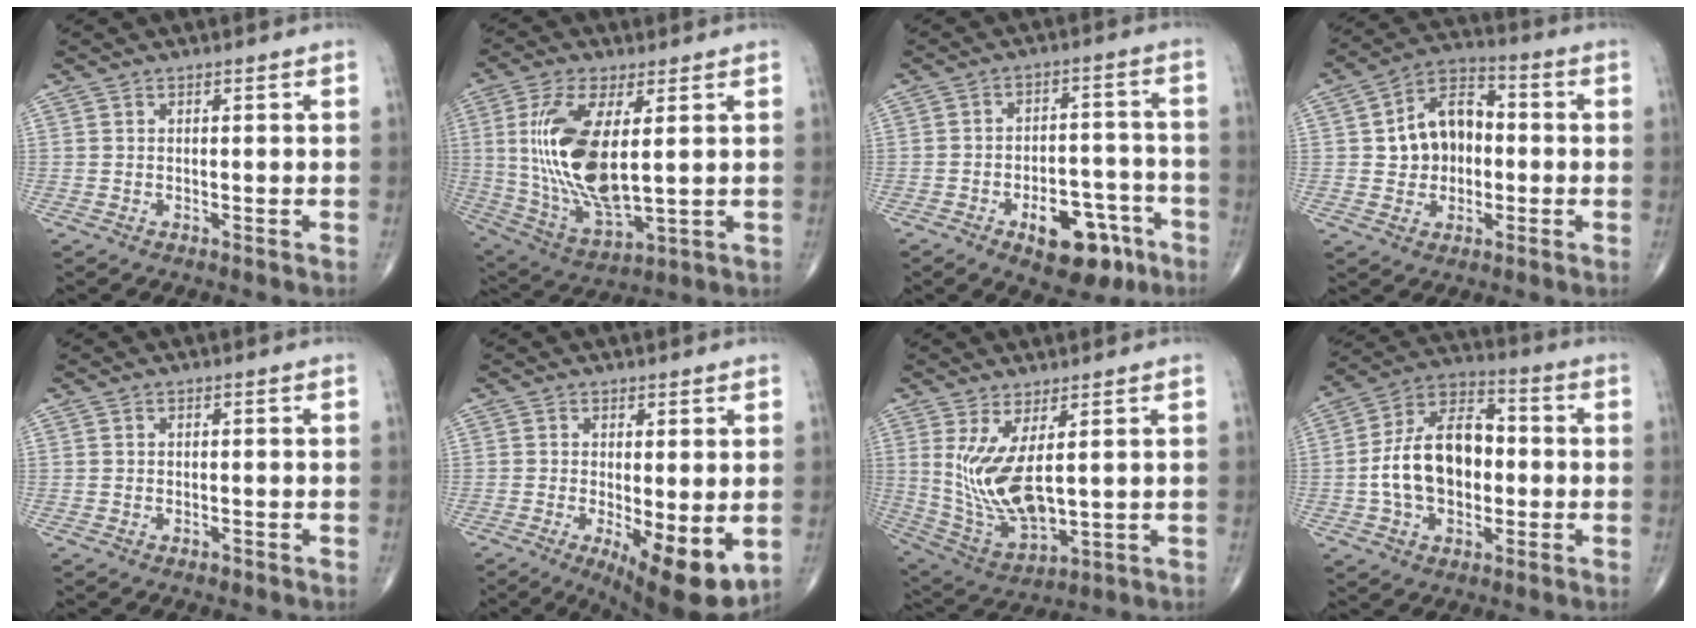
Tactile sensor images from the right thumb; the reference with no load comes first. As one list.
[{"total": 17.7, "force": [2.5, 7.1, 16.0], "torque": [-0.329, -0.022, 0.061]}, {"total": 12.7, "force": [-6.7, 6.8, 8.4], "torque": [-0.085, 0.050, -0.087]}, {"total": 11.7, "force": [0.4, 8.4, 8.0], "torque": [-0.099, 0.026, -0.002]}, {"total": 0.5, "force": [-0.4, 0.3, 0.2], "torque": [-0.001, 0.000, -0.009]}, {"total": 10.9, "force": [-2.5, 3.5, 10.0], "torque": [-0.143, -0.026, -0.030]}, {"total": 12.5, "force": [2.5, 4.7, 11.3], "torque": [-0.230, -0.033, 0.071]}, {"total": 15.3, "force": [-1.1, 9.7, 11.8], "torque": [-0.189, 0.034, -0.025]}]